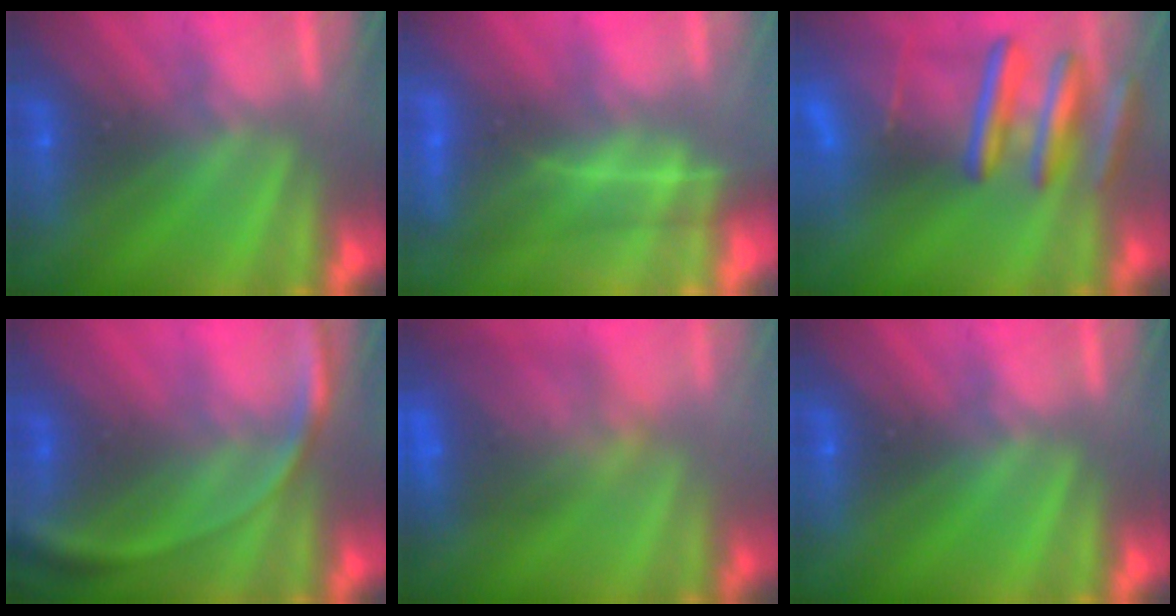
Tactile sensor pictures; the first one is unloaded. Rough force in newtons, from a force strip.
{"total": 3.8}
{"total": 9.6}
{"total": 2.8}
{"total": 7.7}
{"total": 0.0}